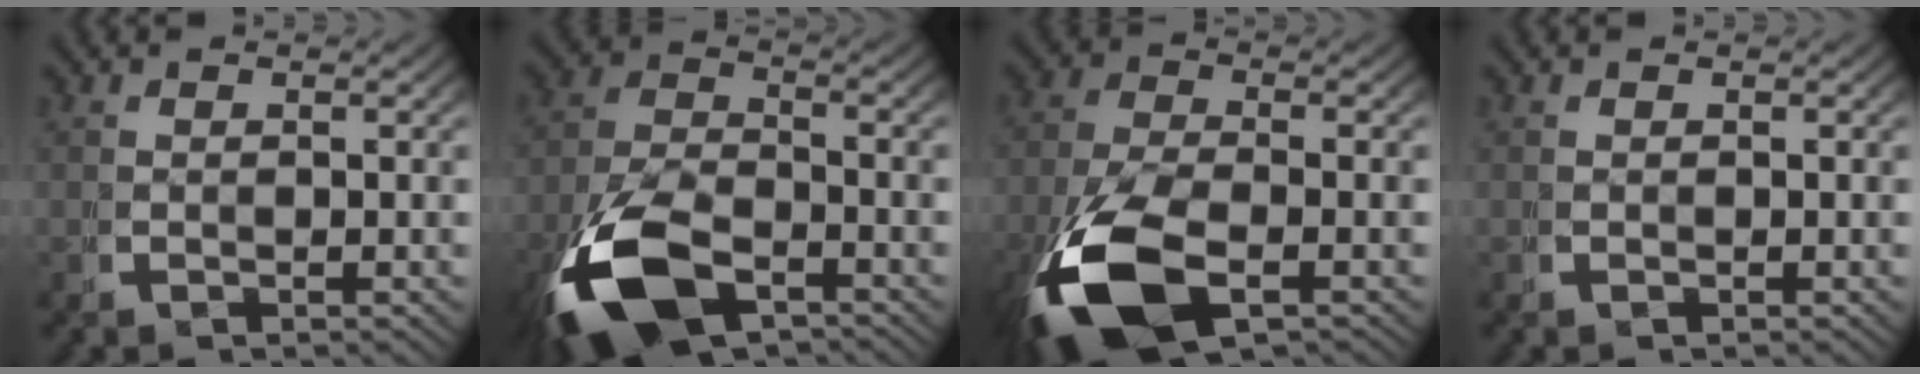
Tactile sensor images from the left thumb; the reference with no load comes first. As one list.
[{"total": 10.0, "force": [-4.7, 5.9, 6.6], "torque": [-0.140, -0.029, -0.068]}, {"total": 10.0, "force": [-3.4, 5.3, 7.7], "torque": [-0.180, -0.033, -0.040]}, {"total": 0.0}]